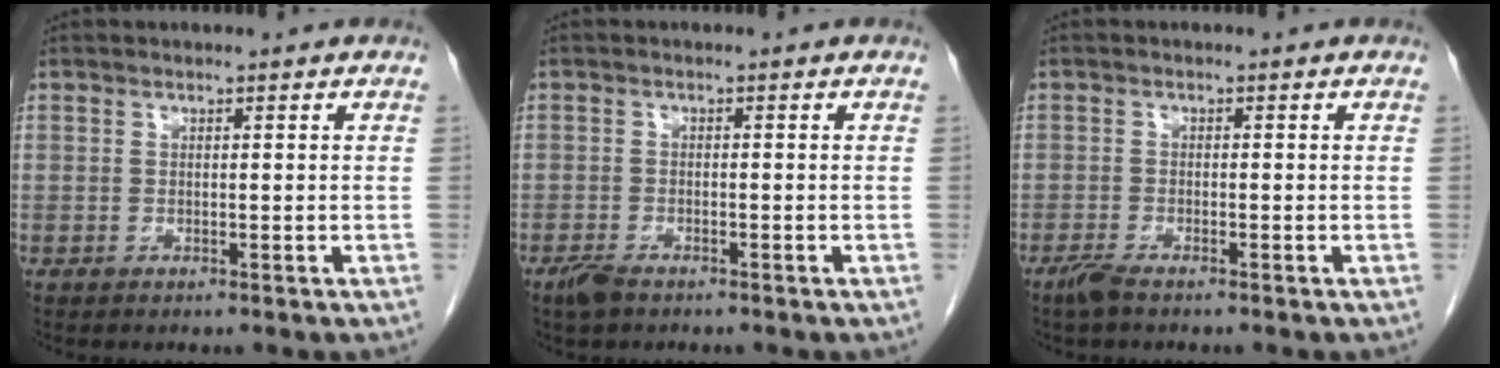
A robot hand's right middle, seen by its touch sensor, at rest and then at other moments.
{"total": 2.4, "force": [-1.8, 0.9, 1.3], "torque": [-0.033, -0.004, -0.031]}
{"total": 2.1, "force": [-1.6, 0.3, 1.3], "torque": [-0.035, -0.005, -0.033]}